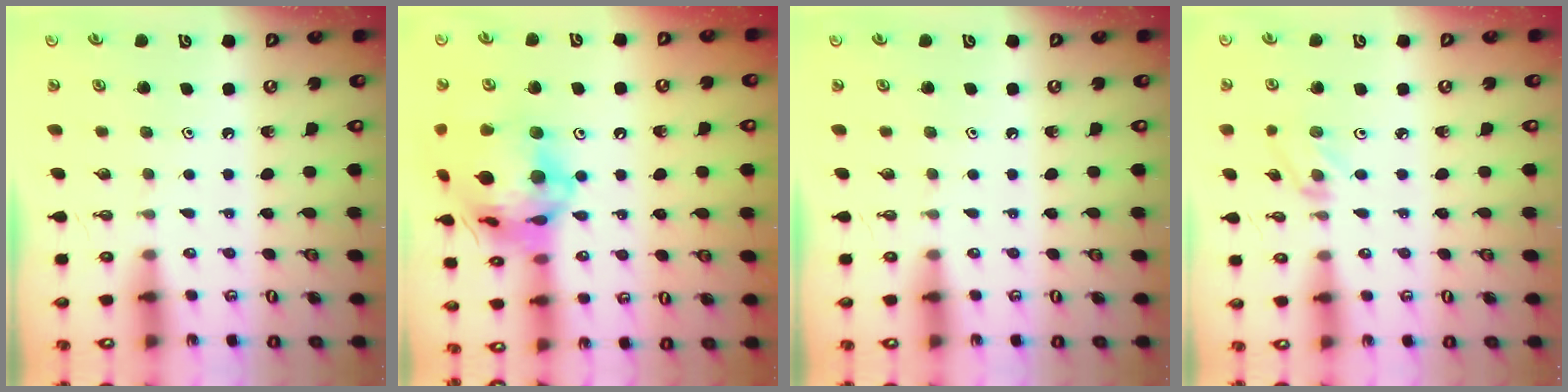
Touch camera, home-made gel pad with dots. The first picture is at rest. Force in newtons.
{"total": 23.5, "press": 23.3, "slide": 2.8}
{"total": 0.0}
{"total": 2.6, "press": 2.6, "slide": 0.4}